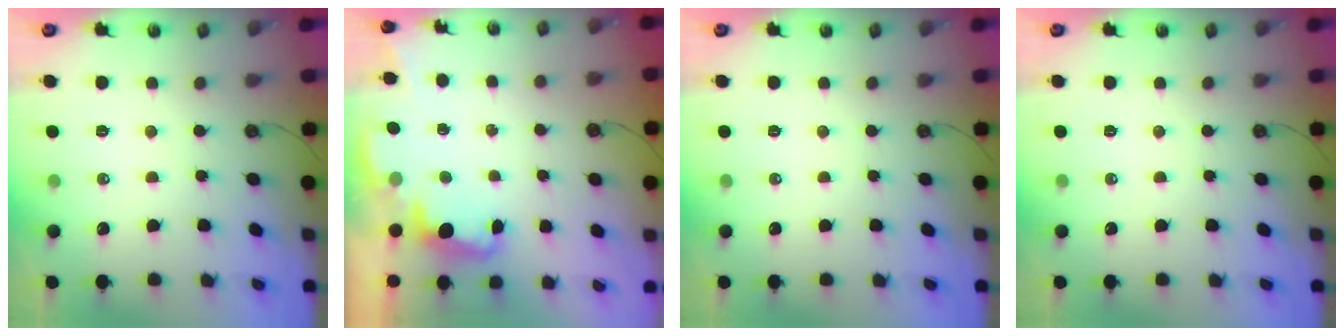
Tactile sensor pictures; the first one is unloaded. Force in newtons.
{"total": 2.0, "press": 2.0, "slide": 0.6}
{"total": 0.0}
{"total": 0.0}